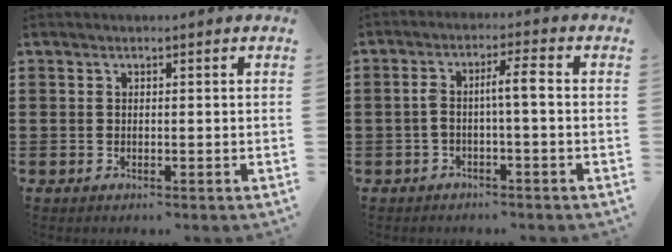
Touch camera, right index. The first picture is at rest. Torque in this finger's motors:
{"motor_torque": [1.04, -0.49, 0.24, 0.11]}